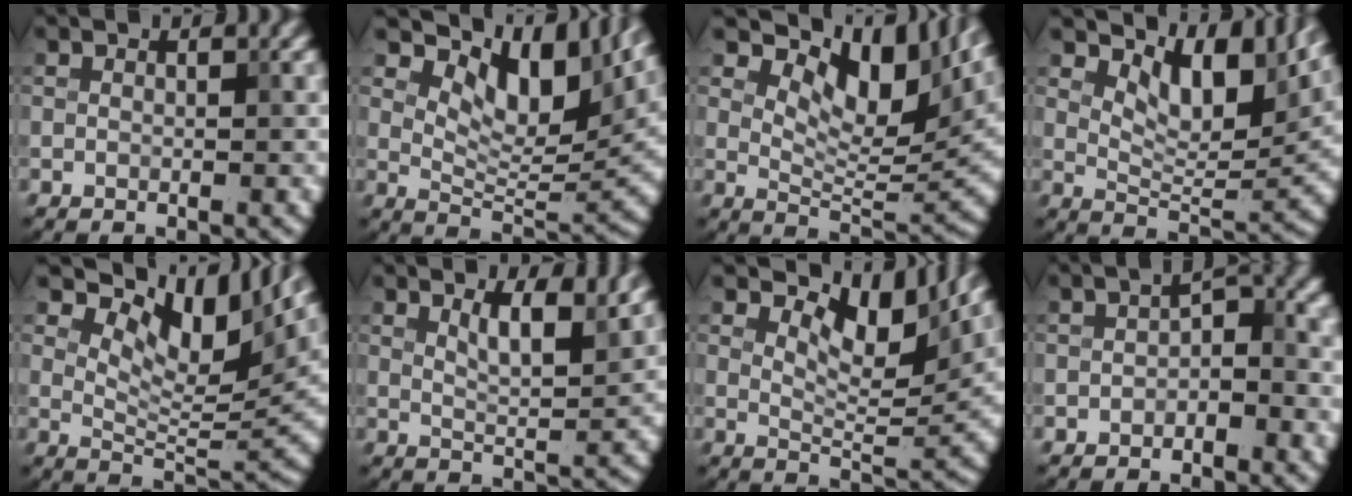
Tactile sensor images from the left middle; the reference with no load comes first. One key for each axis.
{"total": 10.4, "fx": 6.4, "fy": 4.3, "fz": 7.0, "tx": -0.107, "ty": 0.002, "tz": 0.113}
{"total": 11.2, "fx": 6.7, "fy": 4.5, "fz": 7.9, "tx": -0.125, "ty": 0.009, "tz": 0.116}
{"total": 7.5, "fx": 4.5, "fy": 3.3, "fz": 5.0, "tx": -0.077, "ty": -0.007, "tz": 0.073}
{"total": 10.2, "fx": 6.5, "fy": 3.6, "fz": 6.9, "tx": -0.108, "ty": 0.003, "tz": 0.114}
{"total": 4.8, "fx": 2.7, "fy": 1.5, "fz": 3.7, "tx": -0.058, "ty": 0.001, "tz": 0.040}
{"total": 6.5, "fx": 3.7, "fy": 2.7, "fz": 4.7, "tx": -0.072, "ty": -0.001, "tz": 0.057}
{"total": 2.9, "fx": -1.2, "fy": 1.5, "fz": 2.2, "tx": -0.032, "ty": 0.012, "tz": -0.025}